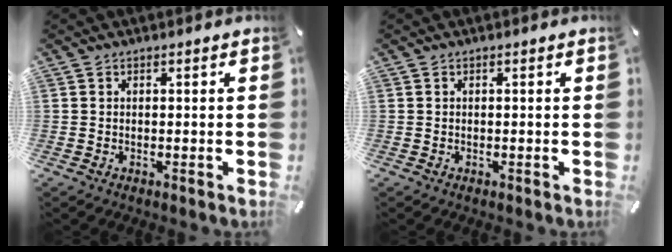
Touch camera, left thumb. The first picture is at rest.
{"total": 0.0}